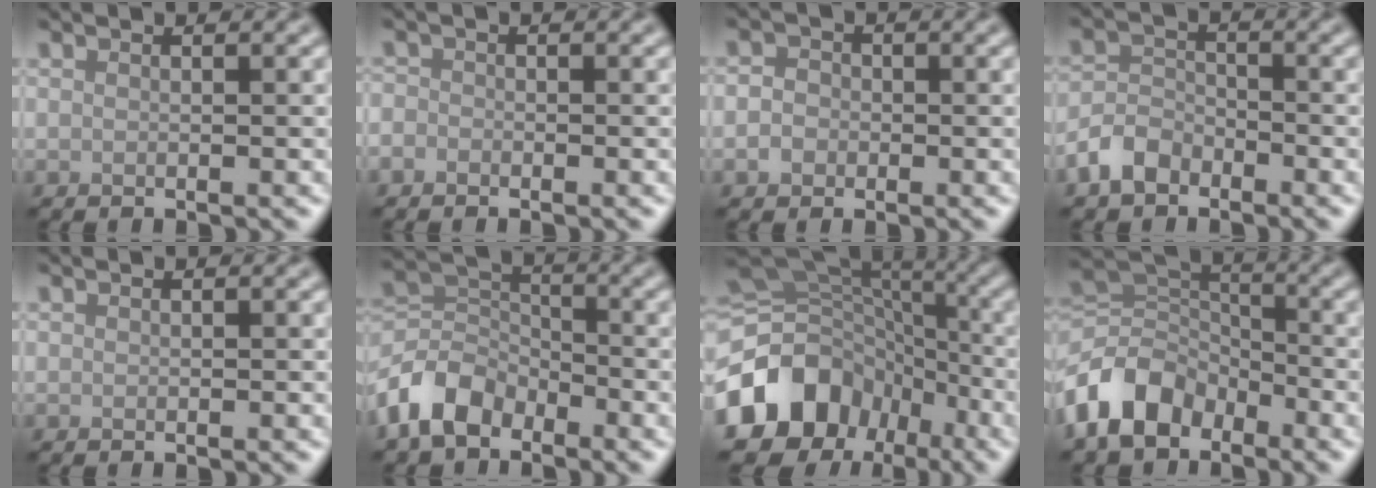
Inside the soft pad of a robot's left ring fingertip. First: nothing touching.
{"total": 1.0, "force": [-0.6, 0.7, 0.1], "torque": [0.000, -0.001, -0.015]}
{"total": 1.8, "force": [-0.6, 1.6, 0.7], "torque": [-0.001, 0.001, -0.017]}
{"total": 3.3, "force": [-2.3, 2.0, 1.2], "torque": [-0.023, 0.007, -0.057]}
{"total": 0.0}
{"total": 5.7, "force": [-3.8, 3.4, 2.5], "torque": [-0.050, 0.000, -0.090]}
{"total": 13.2, "force": [-5.4, 10.6, 5.8], "torque": [-0.139, -0.008, -0.101]}
{"total": 7.8, "force": [-4.8, 5.0, 3.6], "torque": [-0.069, 0.000, -0.108]}